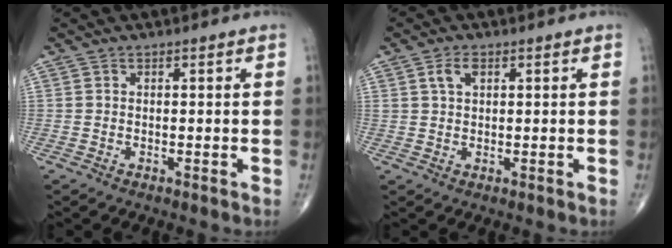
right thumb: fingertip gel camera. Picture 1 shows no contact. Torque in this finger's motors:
{"motor_torque": [0.27, 0.25, 0.39, 0.38, 0.04]}